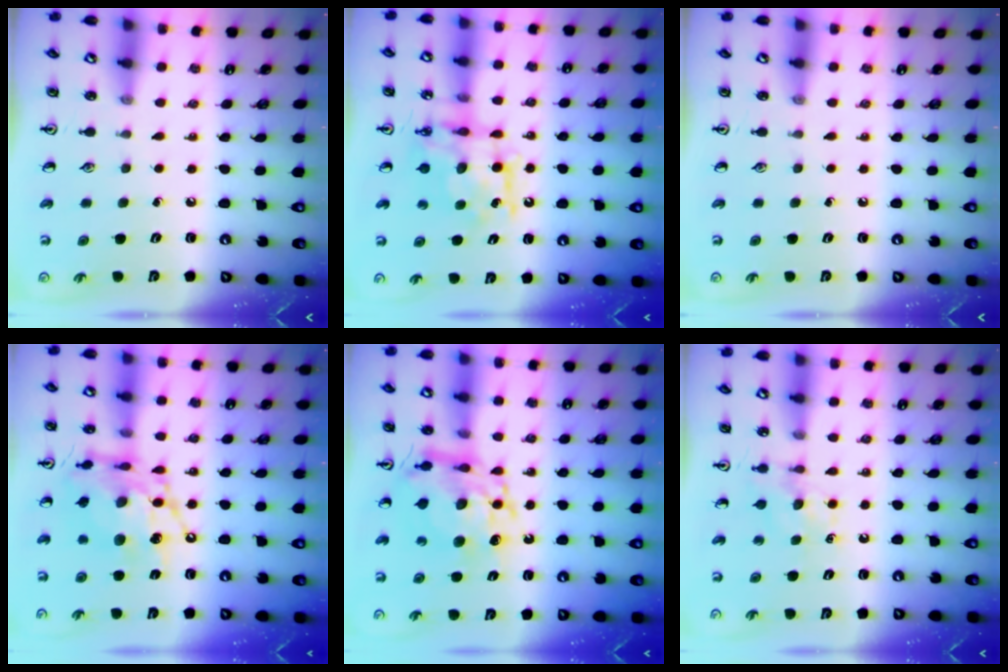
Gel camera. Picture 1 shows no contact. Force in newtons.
{"total": 9.8, "press": 9.8, "slide": 0.4}
{"total": 0.0}
{"total": 15.5, "press": 15.5, "slide": 1.2}
{"total": 13.6, "press": 13.6, "slide": 1.5}
{"total": 5.4, "press": 5.3, "slide": 0.6}